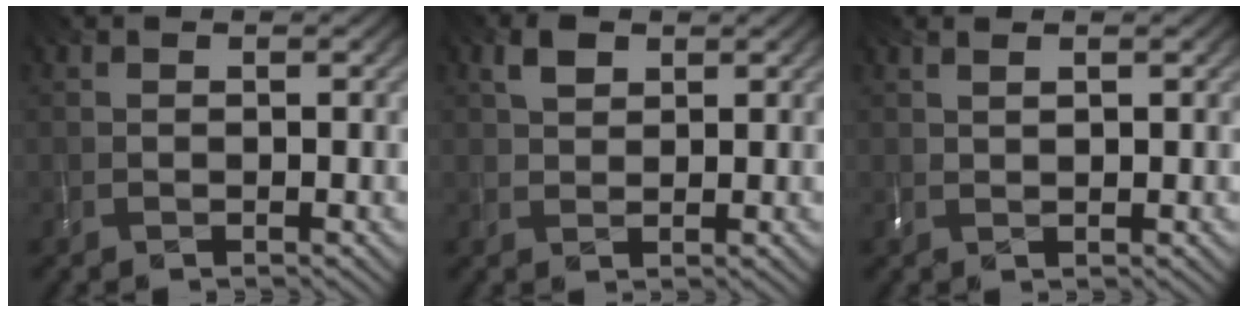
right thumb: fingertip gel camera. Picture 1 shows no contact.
{"total": 1.3, "force": [0.7, 0.5, 0.9], "torque": [-0.018, 0.002, 0.020]}
{"total": 1.1, "force": [0.4, -0.2, 1.0], "torque": [-0.009, -0.002, 0.017]}